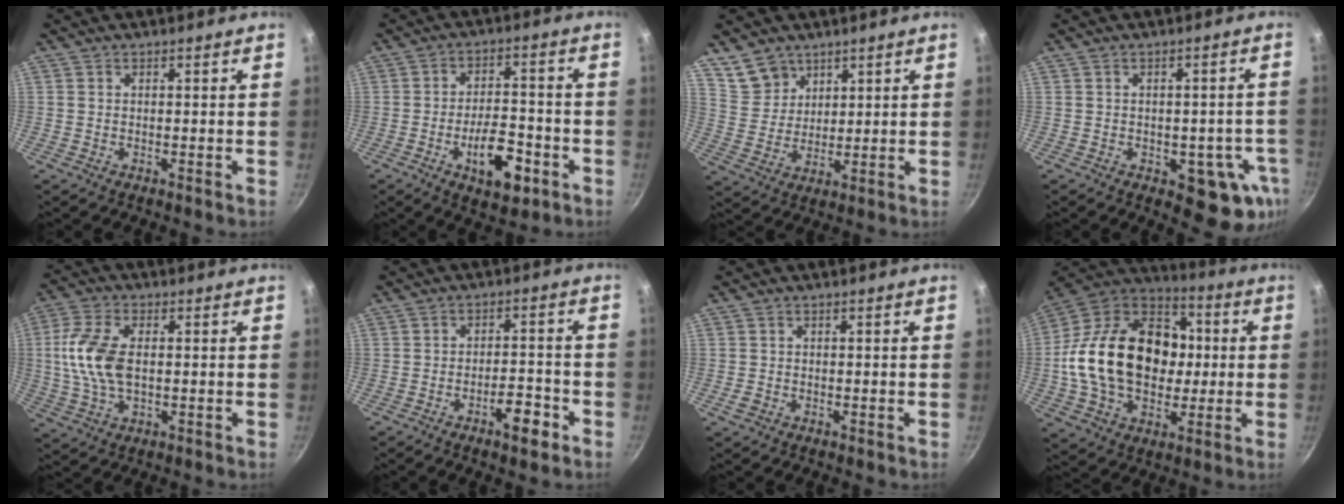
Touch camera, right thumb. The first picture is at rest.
{"total": 11.1, "force": [-4.5, 5.2, 8.7], "torque": [-0.114, 0.026, -0.066]}
{"total": 7.4, "force": [5.2, 5.0, 1.7], "torque": [-0.009, -0.014, 0.110]}
{"total": 9.9, "force": [-3.2, 5.6, 7.5], "torque": [-0.036, 0.007, -0.037]}
{"total": 11.4, "force": [0.4, 6.4, 9.4], "torque": [-0.189, 0.011, 0.001]}
{"total": 6.1, "force": [-3.4, 2.2, 4.6], "torque": [-0.052, 0.026, -0.050]}
{"total": 1.4, "force": [-0.6, 1.1, 0.7], "torque": [-0.011, 0.001, -0.010]}
{"total": 26.6, "force": [0.3, 19.0, 18.6], "torque": [-0.294, 0.034, 0.000]}